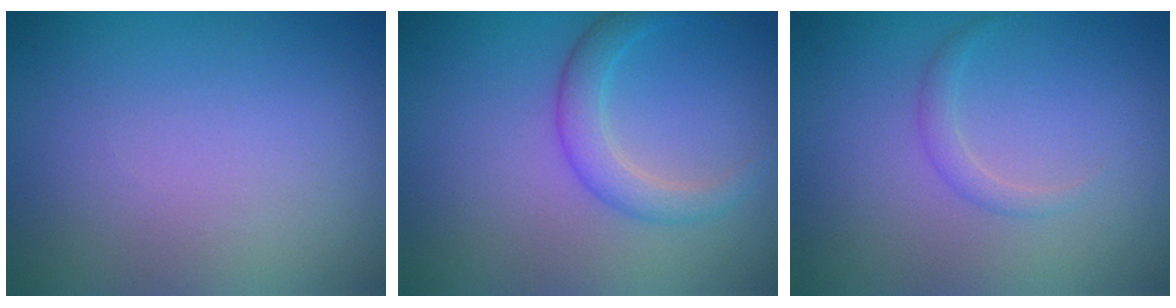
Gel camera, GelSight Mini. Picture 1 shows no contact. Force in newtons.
{"total": 2.6, "press": 2.6, "slide": 0.1}
{"total": 1.1, "press": 1.1, "slide": 0.1}